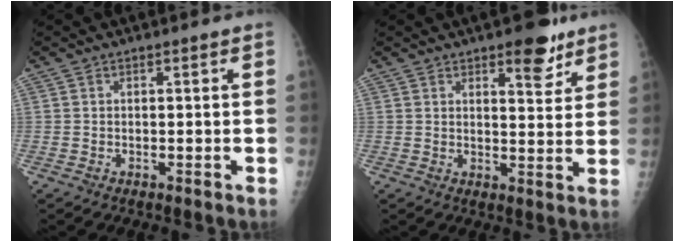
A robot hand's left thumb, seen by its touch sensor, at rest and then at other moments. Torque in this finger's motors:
{"motor_torque": [1.06, 0.08, 0.39, -0.55, 0.07]}